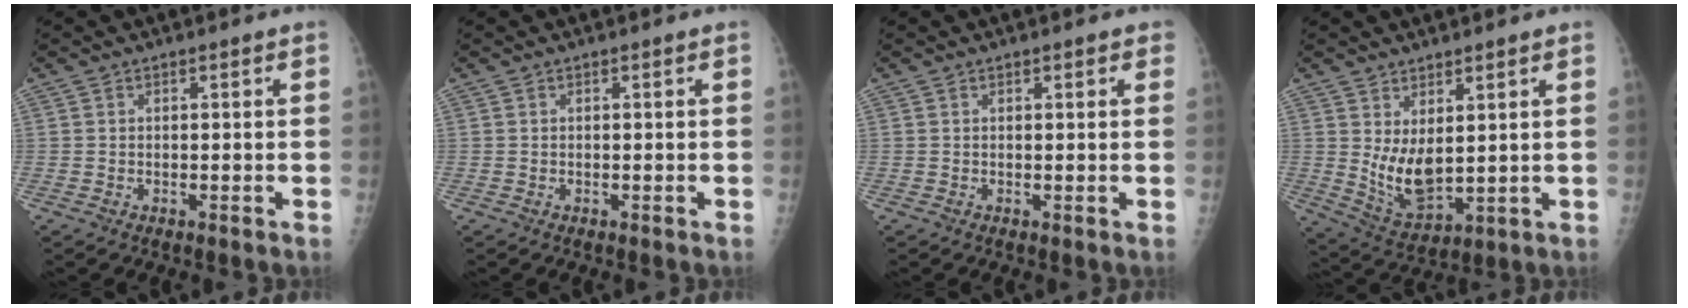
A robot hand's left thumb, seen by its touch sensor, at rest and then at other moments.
{"total": 0.0}
{"total": 1.3, "force": [0.9, 0.6, 0.8], "torque": [-0.005, -0.001, 0.008]}
{"total": 8.5, "force": [2.1, 4.1, 7.1], "torque": [-0.116, -0.033, 0.057]}